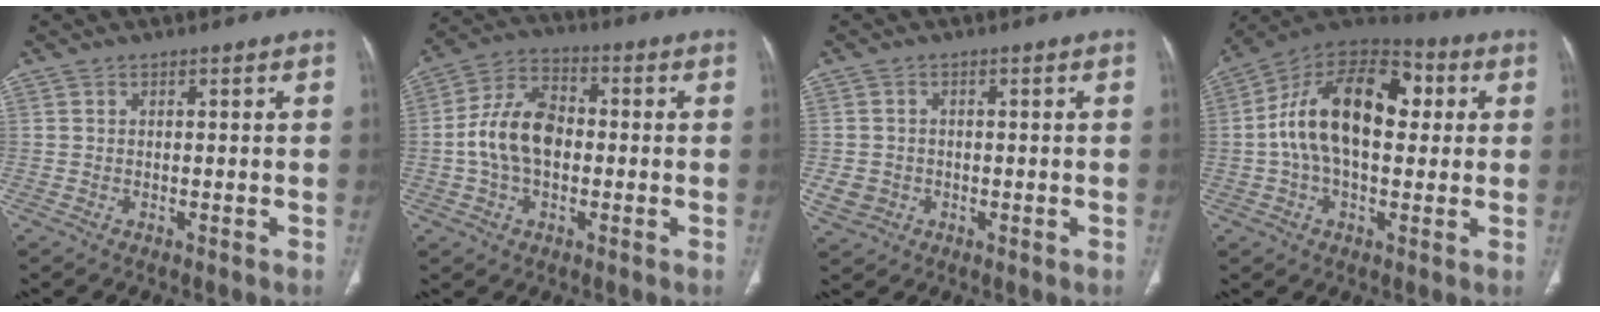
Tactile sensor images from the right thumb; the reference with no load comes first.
{"total": 11.8, "force": [-0.8, 7.7, 9.0], "torque": [-0.163, 0.029, -0.023]}
{"total": 4.0, "force": [-0.8, 3.6, 1.5], "torque": [-0.022, 0.005, -0.007]}
{"total": 20.0, "force": [2.4, 11.8, 16.0], "torque": [-0.257, 0.036, 0.032]}